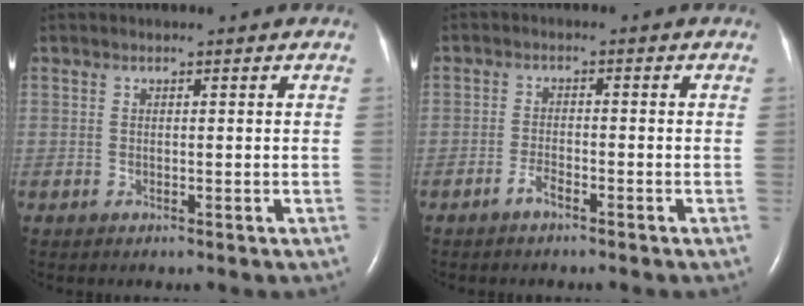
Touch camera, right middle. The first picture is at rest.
{"total": 2.0, "force": [-1.5, 0.4, 1.2], "torque": [-0.027, 0.001, -0.030]}